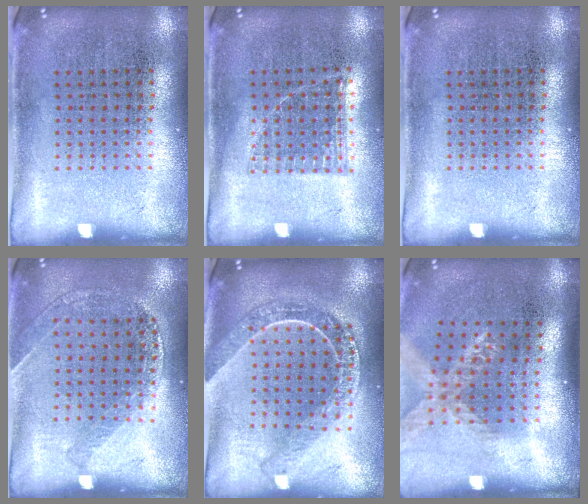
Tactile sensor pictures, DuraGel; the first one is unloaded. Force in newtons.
{"total": 0.8, "press": 0.8, "slide": 0.3}
{"total": 0.0}
{"total": 1.2, "press": 1.2, "slide": 0.2}
{"total": 2.2, "press": 1.9, "slide": 1.1}
{"total": 1.6, "press": 1.4, "slide": 0.9}